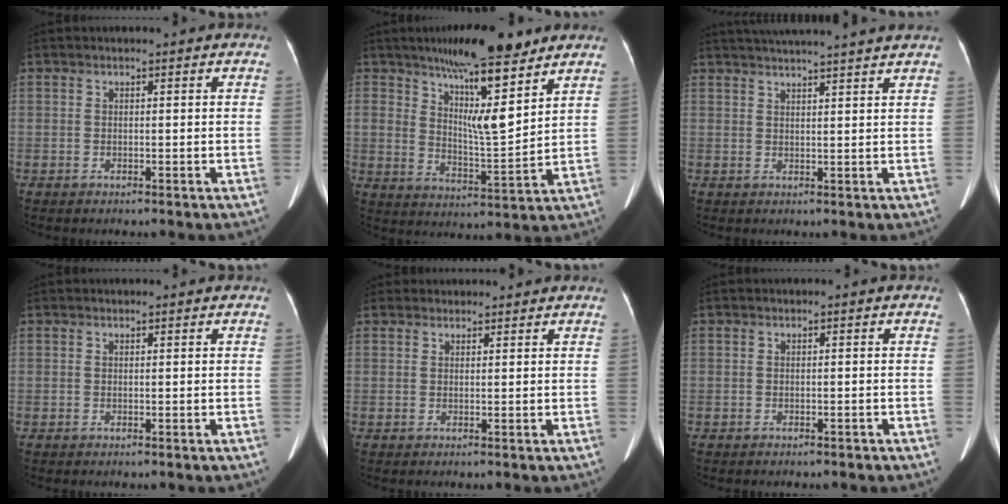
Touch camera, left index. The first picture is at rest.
{"total": 13.2, "force": [9.0, 1.9, 9.4], "torque": [-0.152, -0.010, 0.149]}
{"total": 14.2, "force": [12.9, -0.7, 5.8], "torque": [-0.102, 0.010, 0.169]}
{"total": 0.0}
{"total": 2.4, "force": [2.3, 0.6, -0.1], "torque": [-0.004, 0.015, 0.034]}
{"total": 1.4, "force": [-1.2, 0.4, 0.4], "torque": [-0.011, -0.003, -0.014]}